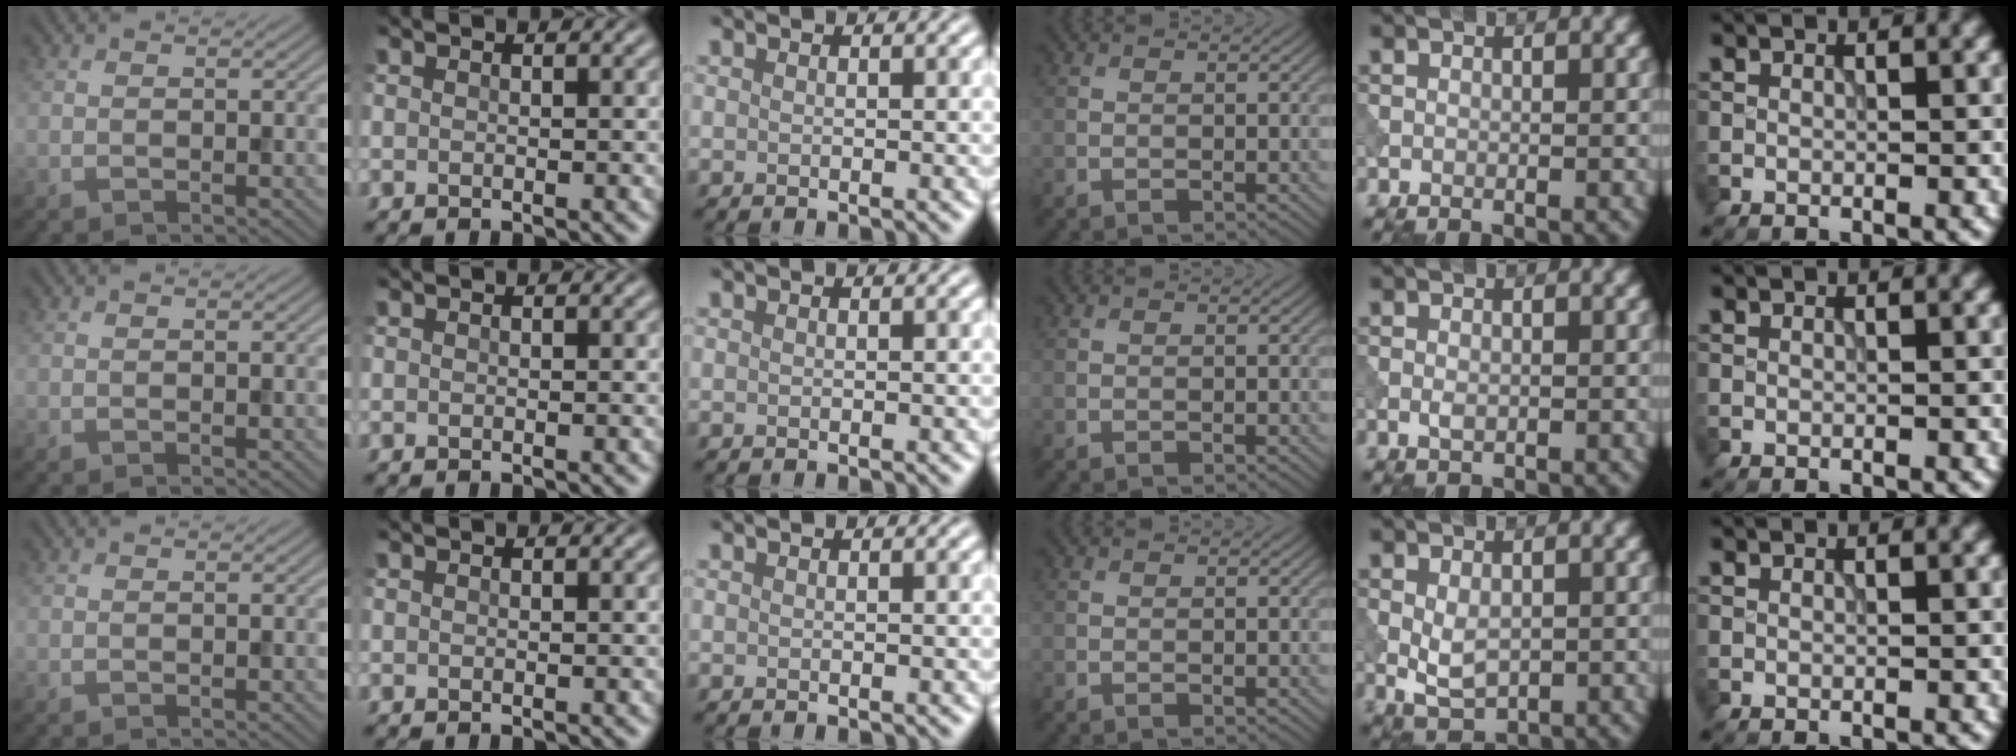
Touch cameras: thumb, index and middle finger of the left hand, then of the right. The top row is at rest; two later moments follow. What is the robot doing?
{"motion": "press", "object": "tv remote"}